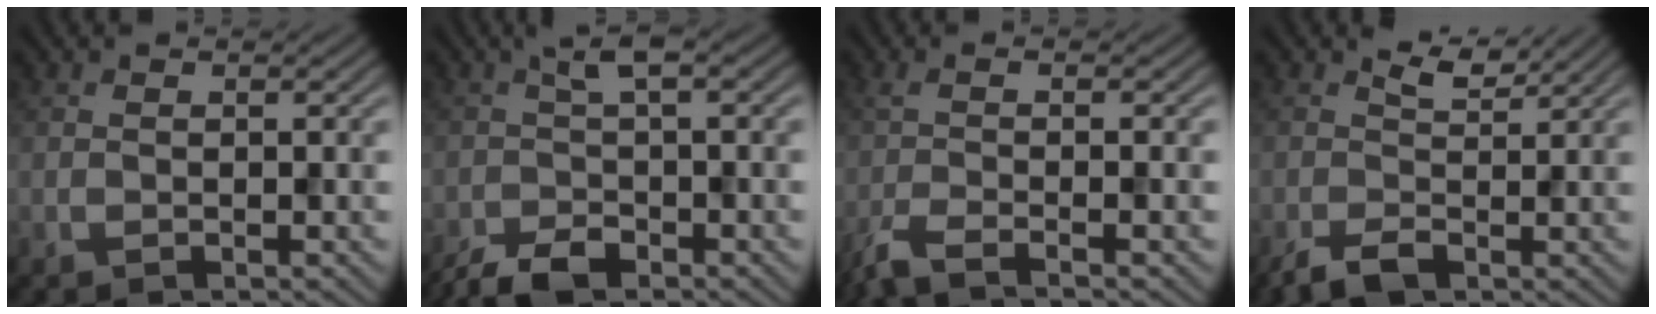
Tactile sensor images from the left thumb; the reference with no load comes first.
{"total": 4.8, "force": [-2.5, 1.6, 3.8], "torque": [-0.079, -0.003, -0.055]}
{"total": 4.2, "force": [-2.3, 0.7, 3.4], "torque": [-0.059, -0.007, -0.063]}
{"total": 3.2, "force": [-0.1, 1.7, 2.7], "torque": [-0.063, -0.006, 0.000]}